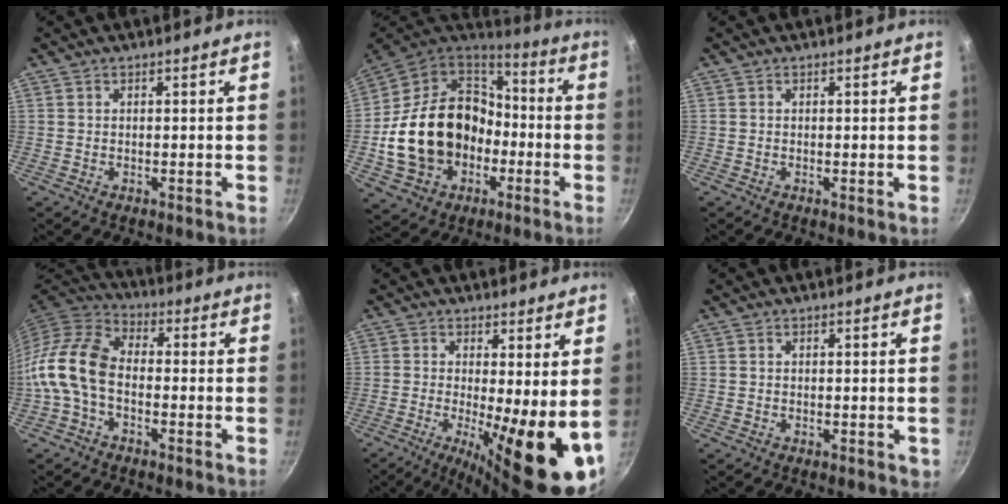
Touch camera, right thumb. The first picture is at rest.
{"total": 23.9, "force": [-4.4, 18.7, 14.3], "torque": [-0.236, 0.059, -0.054]}
{"total": 0.0}
{"total": 12.0, "force": [-2.5, 7.5, 9.0], "torque": [-0.171, 0.041, -0.071]}
{"total": 15.7, "force": [-1.9, 4.1, 15.0], "torque": [-0.201, -0.021, -0.023]}
{"total": 1.0, "force": [0.0, 0.8, 0.6], "torque": [-0.004, 0.001, 0.000]}